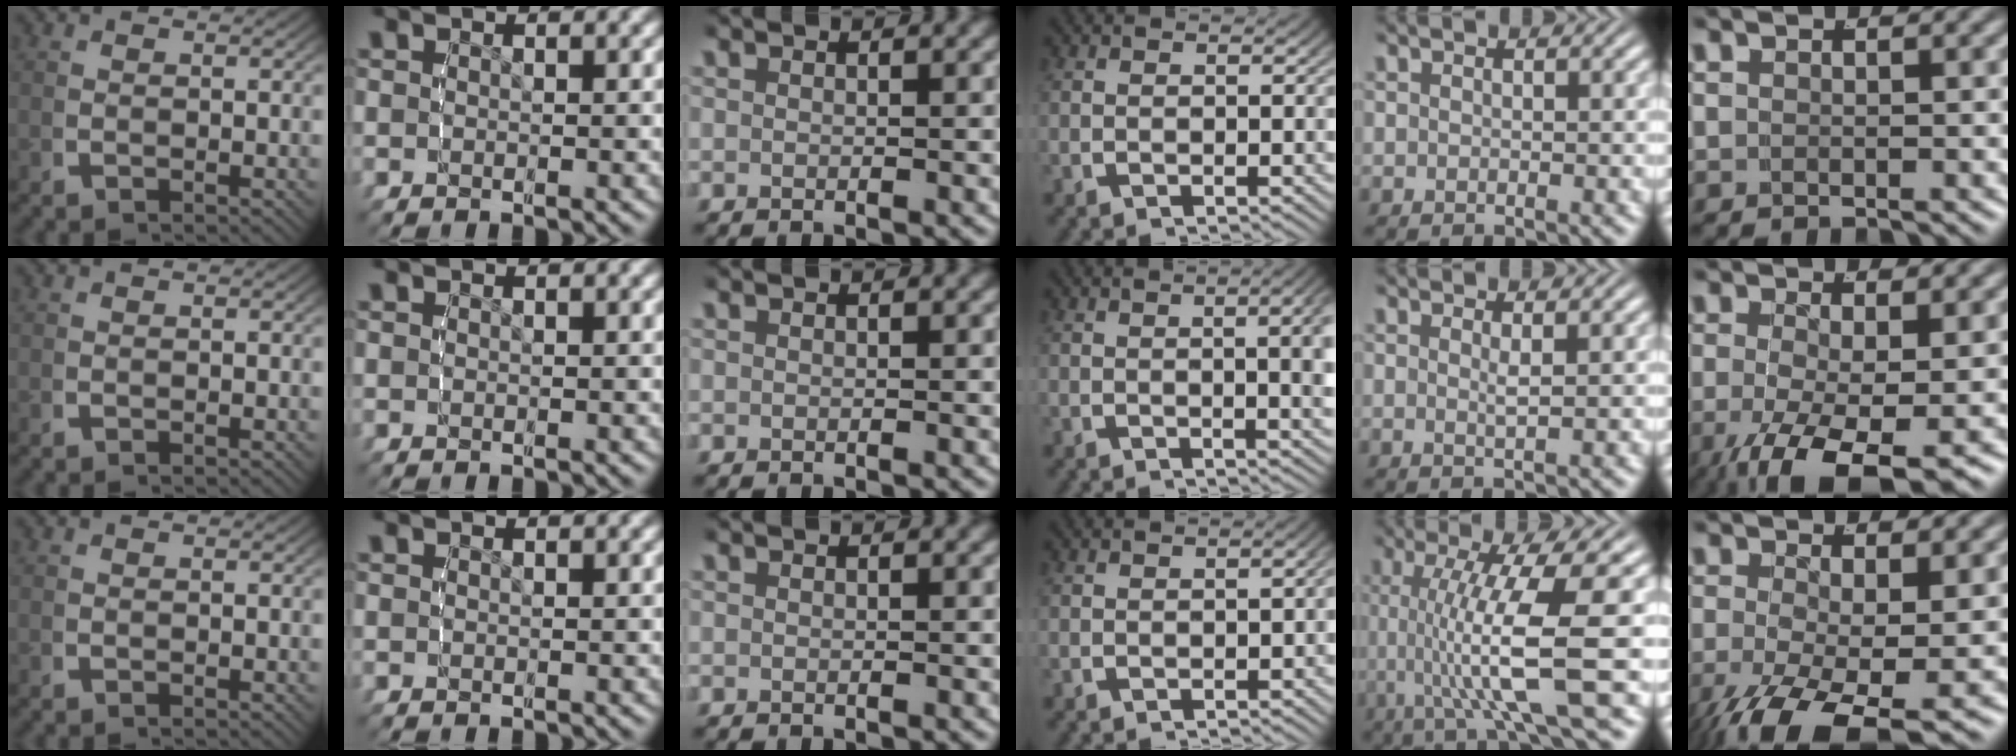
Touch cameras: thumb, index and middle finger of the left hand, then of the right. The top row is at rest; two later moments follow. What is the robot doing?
{"motion": "lift_and_place", "object": "condiment"}